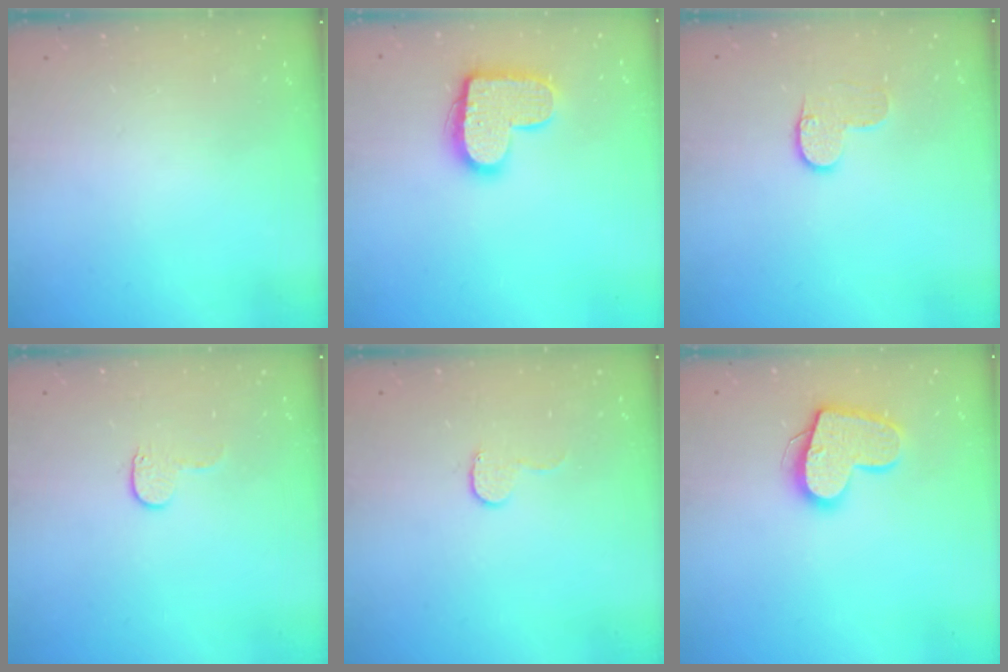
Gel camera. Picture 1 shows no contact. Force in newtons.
{"total": 14.6, "press": 14.6, "slide": 0.8}
{"total": 6.3, "press": 6.3, "slide": 0.3}
{"total": 4.7, "press": 4.7, "slide": 0.5}
{"total": 4.9, "press": 4.9, "slide": 0.4}
{"total": 15.3, "press": 15.3, "slide": 1.1}